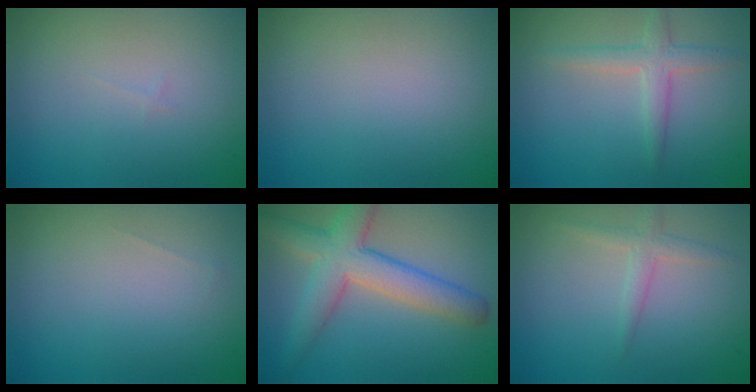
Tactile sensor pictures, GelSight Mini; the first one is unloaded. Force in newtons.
{"total": 0.0}
{"total": 2.3, "press": 2.3, "slide": 0.0}
{"total": 0.0}
{"total": 6.2, "press": 6.2, "slide": 0.2}
{"total": 1.6, "press": 1.6, "slide": 0.1}